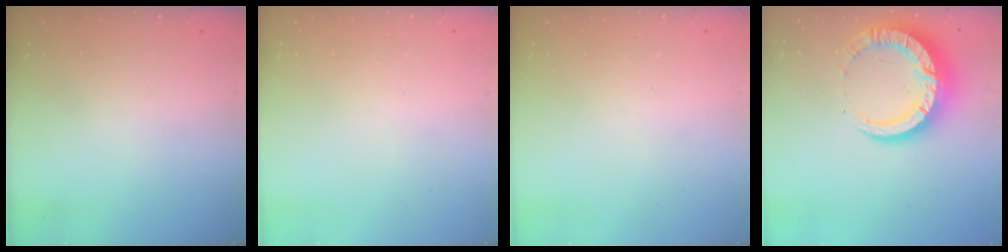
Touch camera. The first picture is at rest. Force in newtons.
{"total": 0.0}
{"total": 0.0}
{"total": 13.3, "press": 13.2, "slide": 1.3}